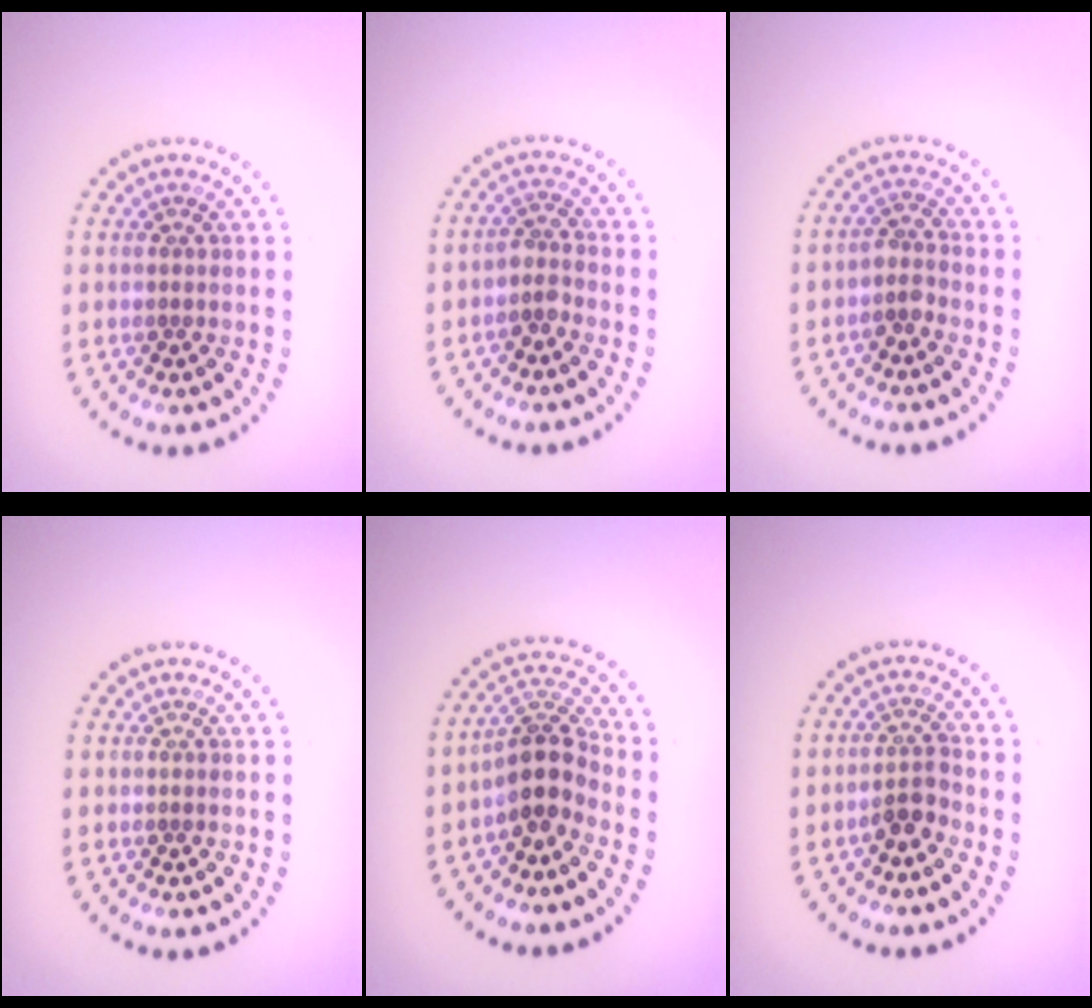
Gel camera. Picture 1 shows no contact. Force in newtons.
{"total": 1.7, "press": 1.3, "slide": 1.1}
{"total": 1.9, "press": 1.4, "slide": 1.2}
{"total": 0.0}
{"total": 4.0, "press": 3.1, "slide": 2.4}
{"total": 2.2, "press": 1.7, "slide": 1.3}